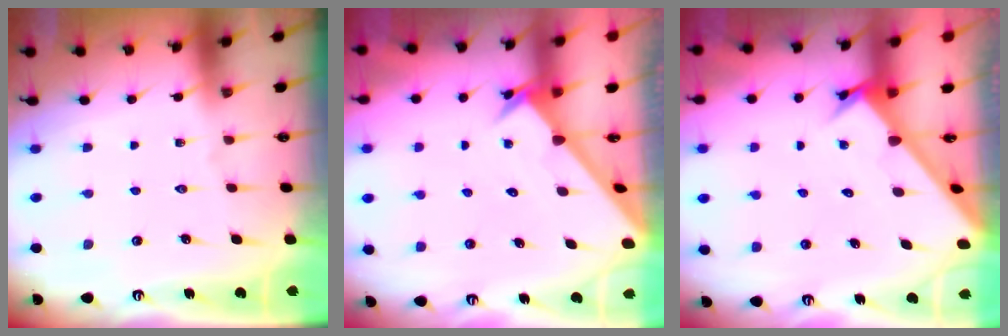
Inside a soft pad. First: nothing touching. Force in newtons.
{"total": 2.6, "press": 2.6, "slide": 0.2}
{"total": 2.6, "press": 2.6, "slide": 0.2}